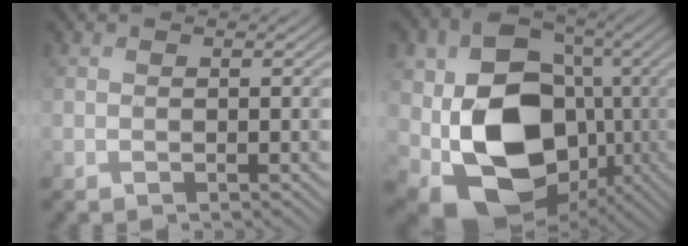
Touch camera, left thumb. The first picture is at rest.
{"total": 16.5, "force": [-2.3, 12.4, 10.7], "torque": [-0.209, -0.028, -0.037]}